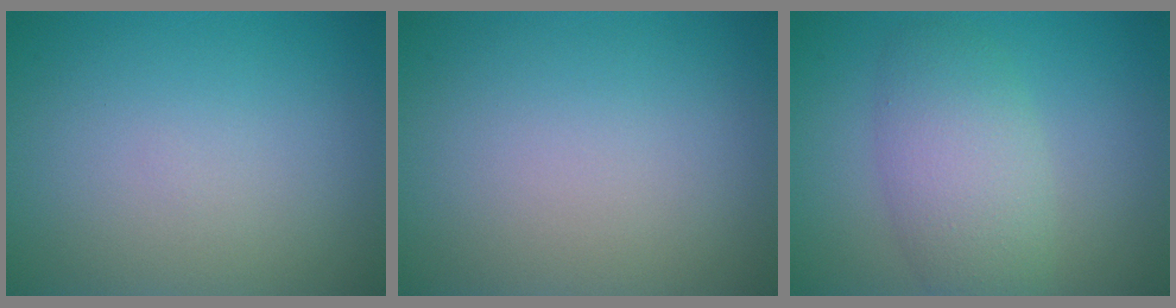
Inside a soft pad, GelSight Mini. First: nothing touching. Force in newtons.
{"total": 0.0}
{"total": 4.8, "press": 4.8, "slide": 0.1}